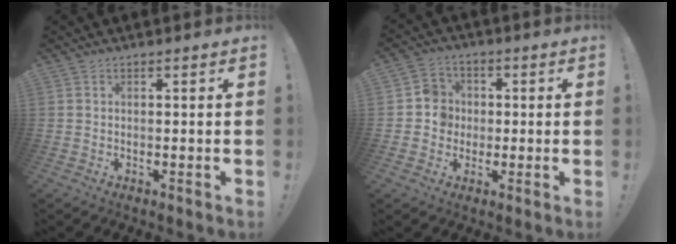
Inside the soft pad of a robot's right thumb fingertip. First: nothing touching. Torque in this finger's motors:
{"motor_torque": [0.30, 0.51, 0.24, -0.29, 0.00]}